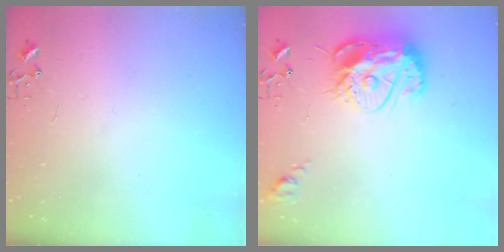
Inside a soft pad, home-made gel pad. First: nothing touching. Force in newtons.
{"total": 15.6, "press": 15.5, "slide": 1.4}